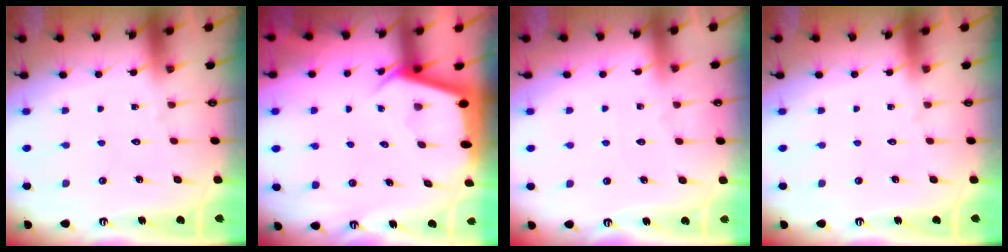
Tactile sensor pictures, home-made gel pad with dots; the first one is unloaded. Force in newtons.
{"total": 2.8, "press": 2.8, "slide": 0.2}
{"total": 3.0, "press": 2.9, "slide": 0.4}
{"total": 0.0}